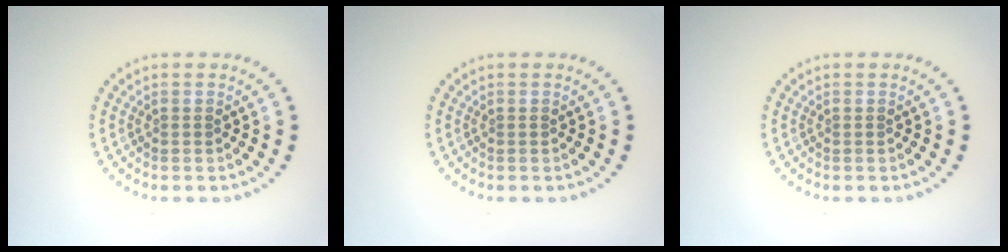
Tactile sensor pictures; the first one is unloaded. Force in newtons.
{"total": 0.0}
{"total": 0.0}